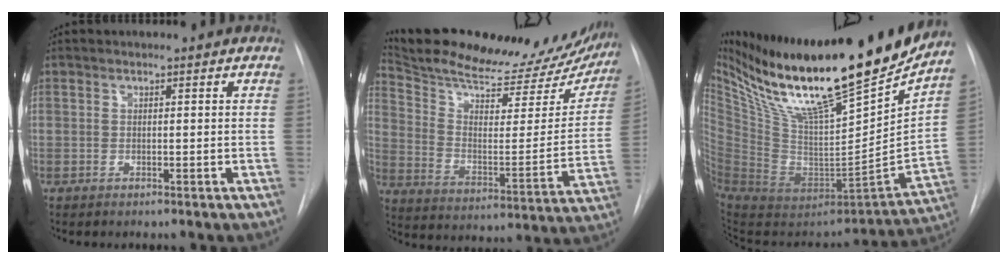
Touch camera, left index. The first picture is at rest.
{"total": 29.8, "force": [26.6, 6.8, 11.6], "torque": [-0.188, -0.051, 0.355]}
{"total": 31.2, "force": [23.9, 4.1, 19.6], "torque": [-0.326, -0.020, 0.386]}